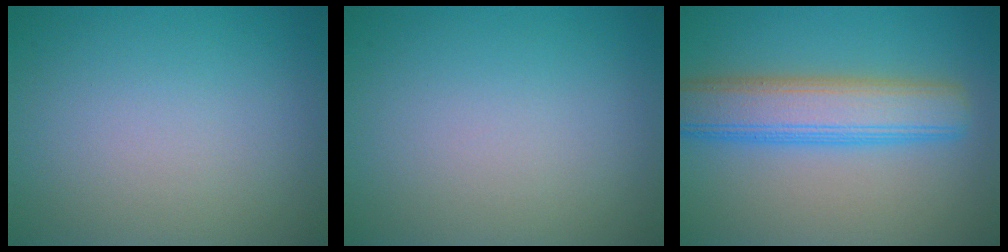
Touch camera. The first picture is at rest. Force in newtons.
{"total": 0.0}
{"total": 6.8, "press": 6.8, "slide": 0.2}